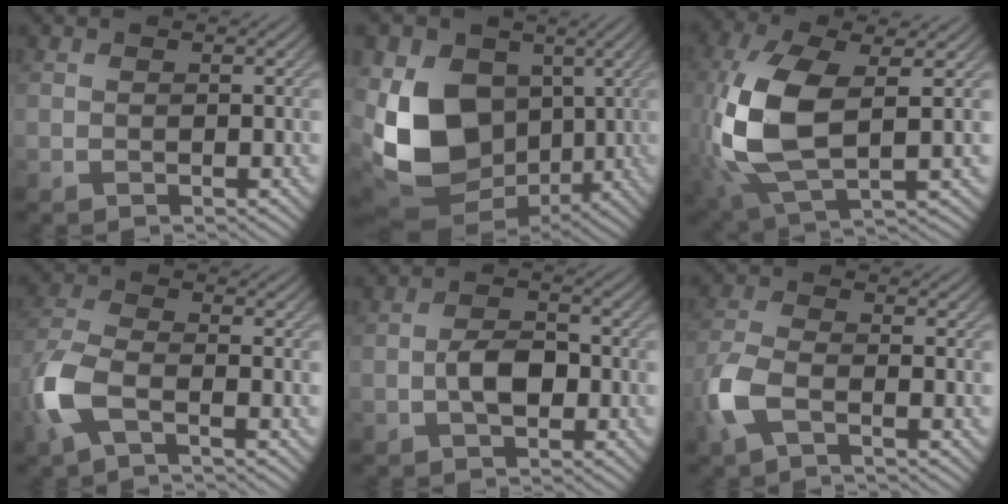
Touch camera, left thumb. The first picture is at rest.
{"total": 15.7, "force": [-0.4, 11.5, 10.7], "torque": [-0.236, -0.027, 0.004]}
{"total": 12.8, "force": [0.1, 6.1, 11.3], "torque": [-0.284, -0.005, 0.005]}
{"total": 7.3, "force": [-3.2, 3.1, 5.8], "torque": [-0.148, -0.007, -0.084]}
{"total": 4.1, "force": [-1.0, 2.3, 3.3], "torque": [-0.066, 0.004, -0.022]}
{"total": 5.7, "force": [-2.7, 2.4, 4.4], "torque": [-0.116, -0.008, -0.069]}